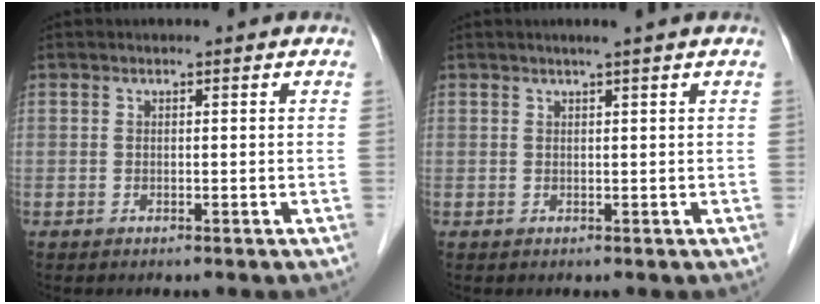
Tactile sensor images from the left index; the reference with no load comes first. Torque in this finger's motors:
{"motor_torque": [0.10, -0.34, 0.23, 0.03]}